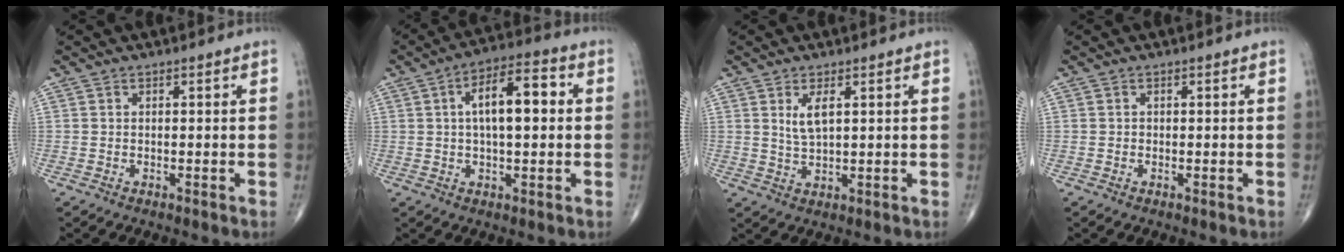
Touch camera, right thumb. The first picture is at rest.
{"total": 11.2, "force": [1.6, 4.6, 10.0], "torque": [-0.155, 0.022, 0.019]}
{"total": 3.8, "force": [1.4, 1.3, 3.3], "torque": [-0.066, -0.011, 0.031]}
{"total": 0.0}